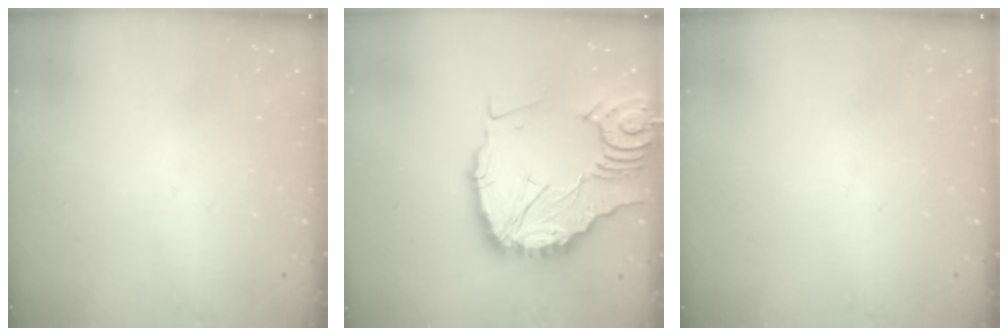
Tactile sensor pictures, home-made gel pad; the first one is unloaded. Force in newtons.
{"total": 16.7, "press": 16.6, "slide": 1.8}
{"total": 0.0}